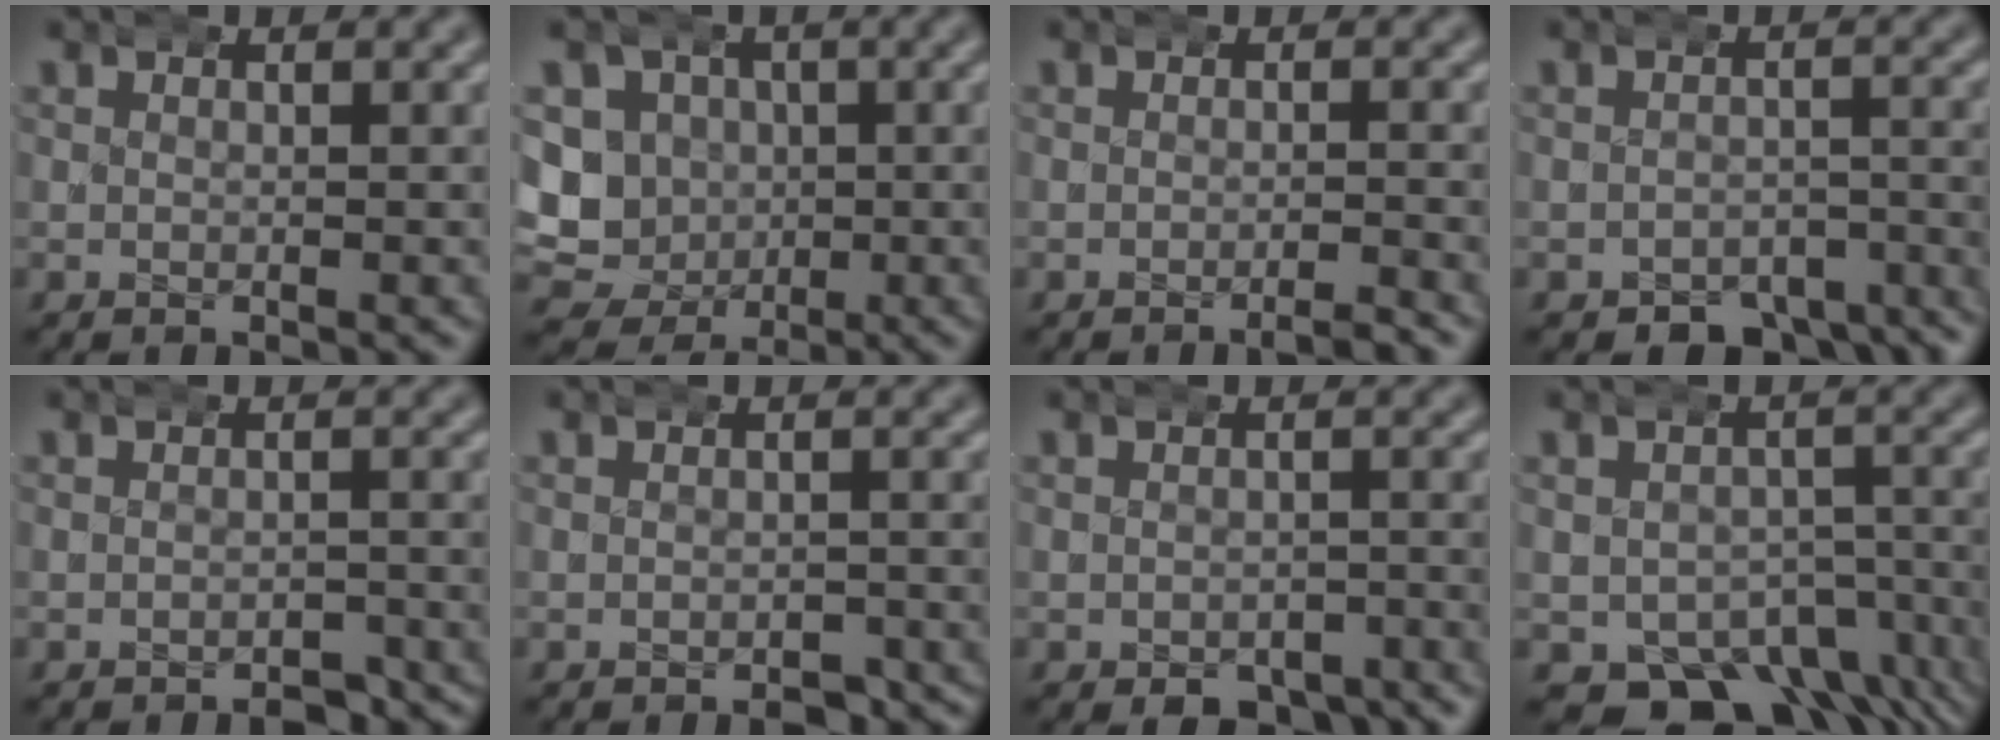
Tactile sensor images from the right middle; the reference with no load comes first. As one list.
[{"total": 12.6, "force": [-0.9, 11.8, 4.4], "torque": [-0.112, -0.026, -0.021]}, {"total": 1.2, "force": [-1.0, -0.1, 0.6], "torque": [-0.007, 0.010, -0.026]}, {"total": 7.7, "force": [-6.2, 3.5, 2.7], "torque": [-0.021, -0.013, -0.093]}, {"total": 3.3, "force": [-3.0, 1.2, 1.0], "torque": [-0.008, -0.001, -0.050]}, {"total": 3.1, "force": [-2.6, 1.2, 1.3], "torque": [-0.012, -0.003, -0.041]}, {"total": 5.4, "force": [-4.2, 2.4, 2.5], "torque": [-0.028, -0.014, -0.059]}, {"total": 10.9, "force": [-6.8, 7.0, 4.8], "torque": [-0.074, -0.050, -0.086]}]